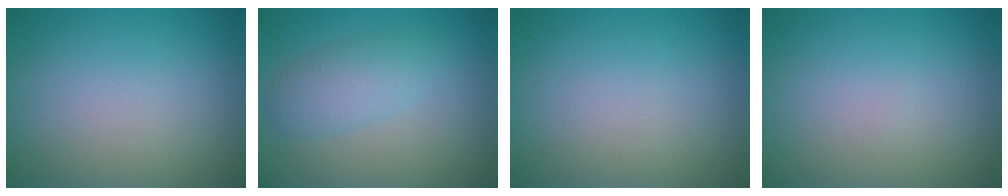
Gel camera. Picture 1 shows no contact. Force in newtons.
{"total": 2.8, "press": 2.8, "slide": 0.1}
{"total": 0.0}
{"total": 0.0}